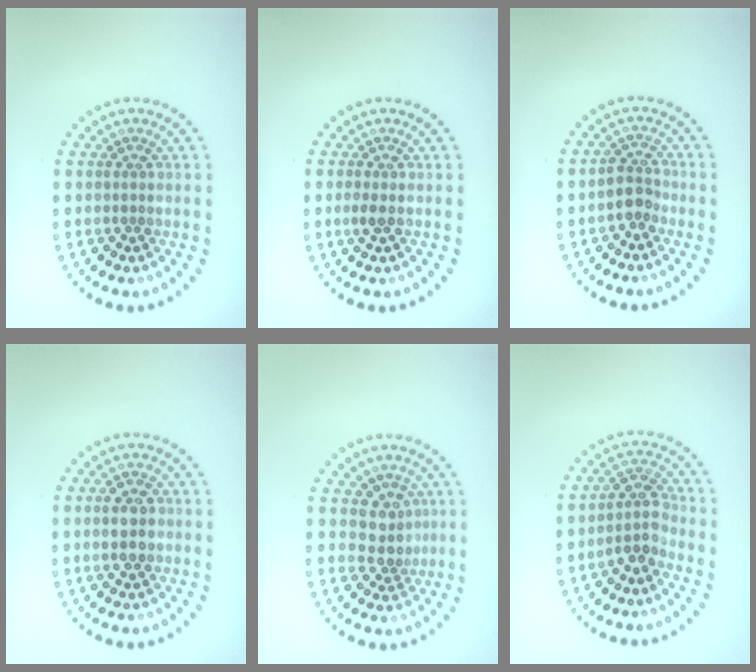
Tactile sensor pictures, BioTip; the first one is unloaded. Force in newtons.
{"total": 1.0, "press": 1.0, "slide": 0.2}
{"total": 2.2, "press": 1.9, "slide": 1.0}
{"total": 3.0, "press": 3.0, "slide": 0.3}
{"total": 2.5, "press": 2.0, "slide": 1.5}
{"total": 2.7, "press": 2.1, "slide": 1.6}